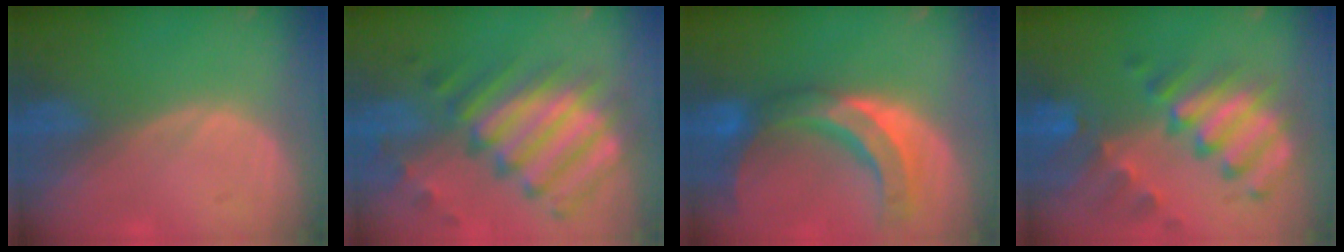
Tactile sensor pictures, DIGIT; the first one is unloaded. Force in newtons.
{"total": 11.7, "press": 10.3, "slide": 5.6}
{"total": 10.8, "press": 9.4, "slide": 5.2}
{"total": 10.7, "press": 9.2, "slide": 5.5}